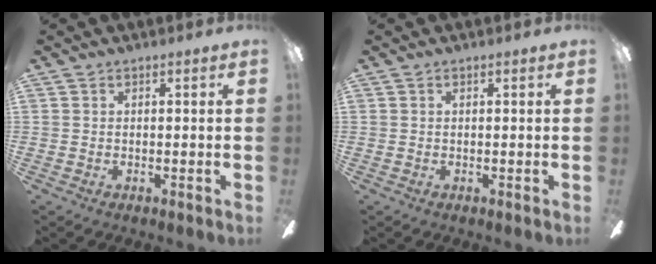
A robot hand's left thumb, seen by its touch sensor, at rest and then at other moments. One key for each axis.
{"total": 0.0}